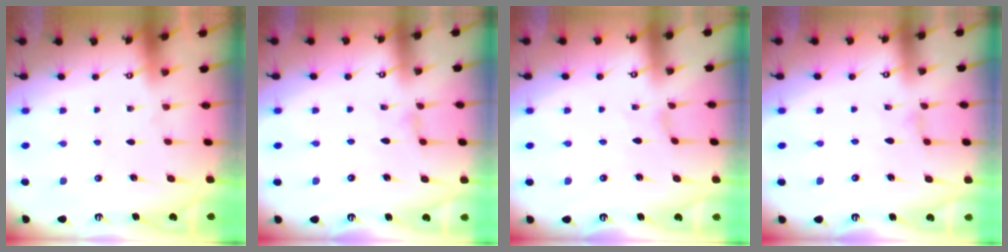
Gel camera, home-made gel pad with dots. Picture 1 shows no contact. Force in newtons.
{"total": 1.4, "press": 1.3, "slide": 0.3}
{"total": 0.6, "press": 0.6, "slide": 0.2}
{"total": 1.0, "press": 1.0, "slide": 0.2}